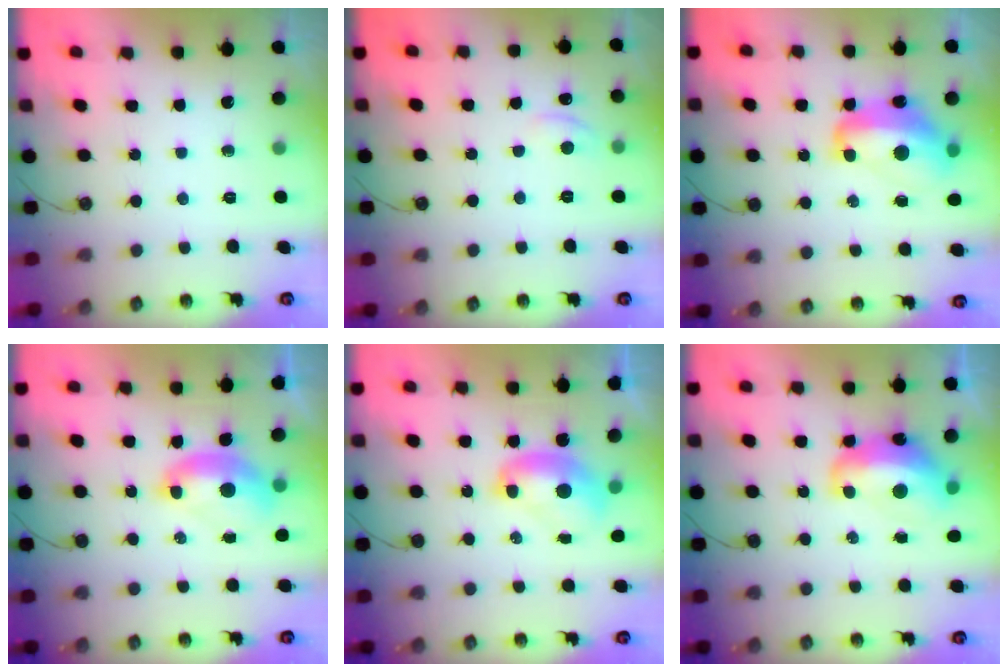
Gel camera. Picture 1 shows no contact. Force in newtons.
{"total": 1.6, "press": 1.5, "slide": 0.5}
{"total": 9.8, "press": 9.7, "slide": 1.0}
{"total": 3.0, "press": 3.0, "slide": 0.6}
{"total": 2.3, "press": 2.3, "slide": 0.3}
{"total": 7.1, "press": 7.0, "slide": 1.3}